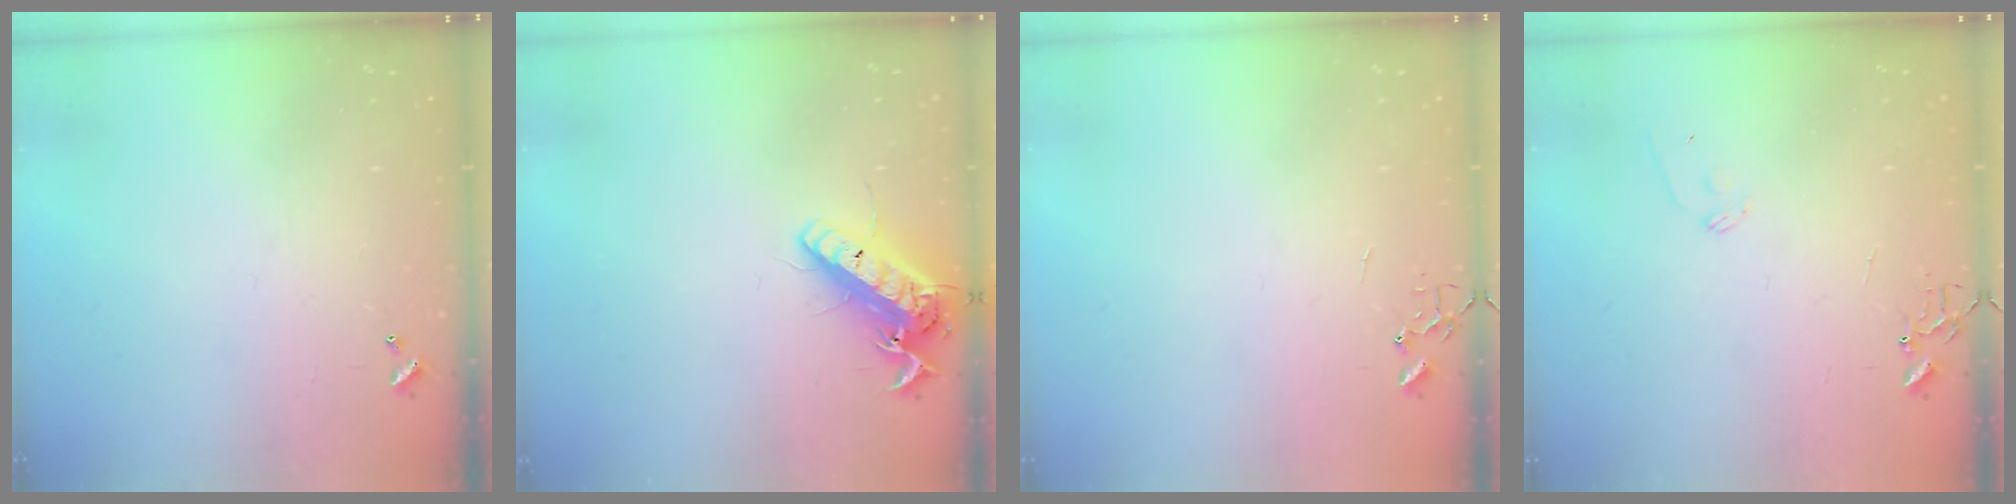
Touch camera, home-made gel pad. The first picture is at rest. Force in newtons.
{"total": 15.1, "press": 14.8, "slide": 3.3}
{"total": 0.0}
{"total": 7.1, "press": 7.0, "slide": 0.7}